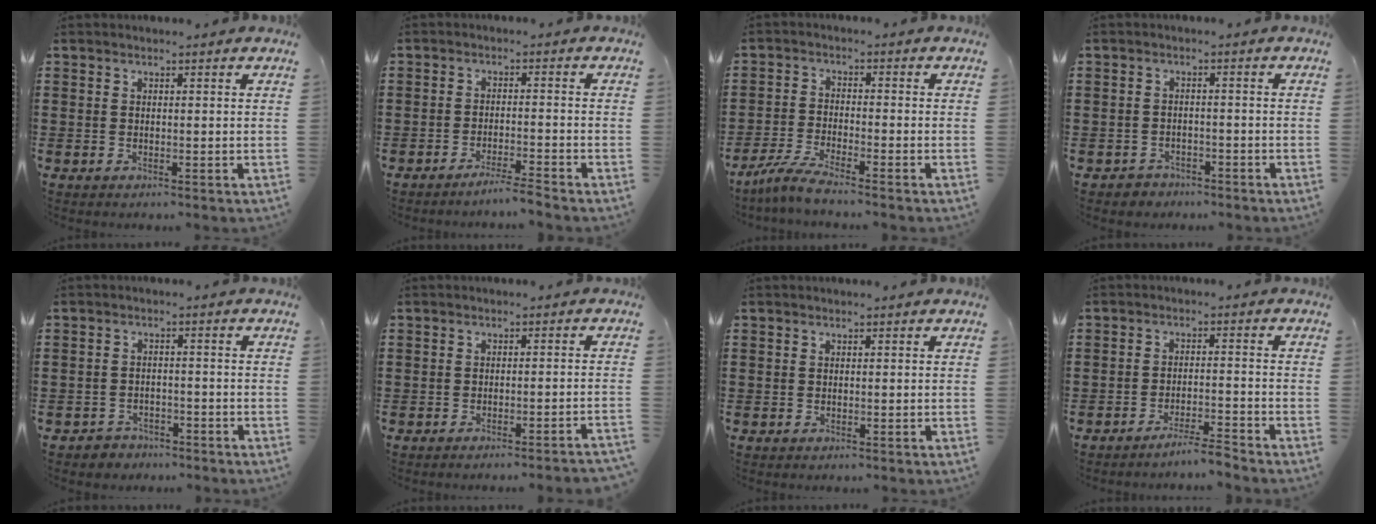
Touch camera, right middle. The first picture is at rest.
{"total": 3.0, "force": [-2.8, -0.4, 0.9], "torque": [-0.014, 0.000, -0.056]}
{"total": 4.0, "force": [-3.6, -0.1, 1.9], "torque": [-0.055, -0.012, -0.074]}
{"total": 1.8, "force": [-1.6, 0.7, -0.1], "torque": [-0.005, 0.003, -0.038]}
{"total": 2.2, "force": [-2.1, 0.8, -0.2], "torque": [-0.005, 0.003, -0.047]}
{"total": 1.7, "force": [-1.5, -0.4, 0.6], "torque": [-0.009, 0.003, -0.031]}
{"total": 0.0}
{"total": 3.6, "force": [-3.5, -0.4, 1.0], "torque": [-0.016, -0.001, -0.069]}